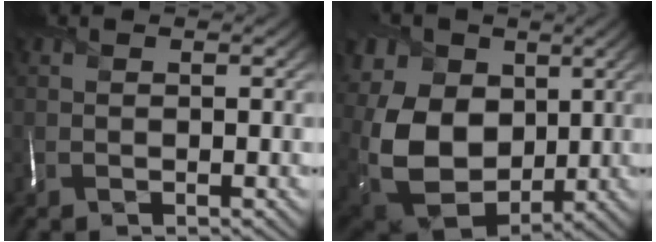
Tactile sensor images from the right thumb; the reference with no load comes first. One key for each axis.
{"total": 14.5, "fx": 3.0, "fy": 10.6, "fz": 9.3, "tx": -0.240, "ty": 0.000, "tz": 0.078}